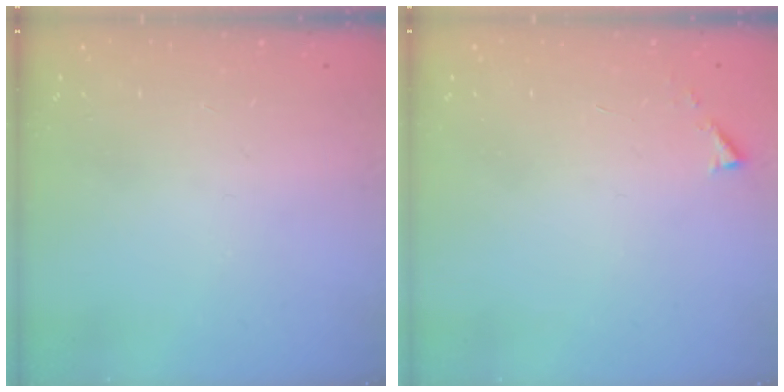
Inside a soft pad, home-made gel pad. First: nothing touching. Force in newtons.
{"total": 2.9, "press": 2.9, "slide": 0.4}